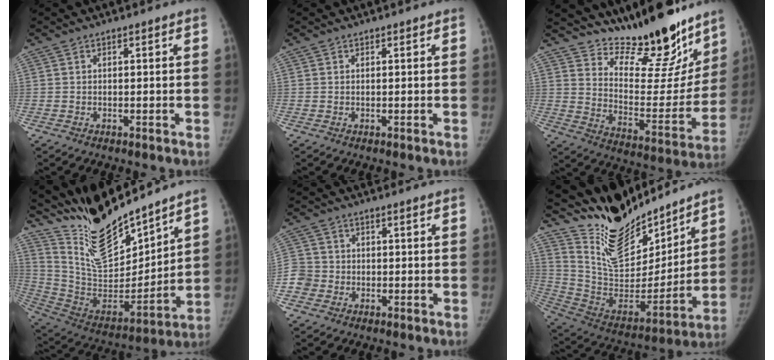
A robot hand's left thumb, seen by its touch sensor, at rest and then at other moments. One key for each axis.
{"total": 0.0}
{"total": 21.5, "fx": 18.0, "fy": 7.4, "fz": 9.2, "tx": -0.076, "ty": -0.131, "tz": 0.267}
{"total": 19.4, "fx": 17.1, "fy": 4.5, "fz": 8.1, "tx": -0.100, "ty": -0.115, "tz": 0.319}
{"total": 4.3, "fx": -1.5, "fy": 4.0, "fz": 0.6, "tx": 0.009, "ty": 0.014, "tz": -0.037}
{"total": 21.5, "fx": 18.5, "fy": 7.7, "fz": 7.9, "tx": -0.083, "ty": -0.109, "tz": 0.327}